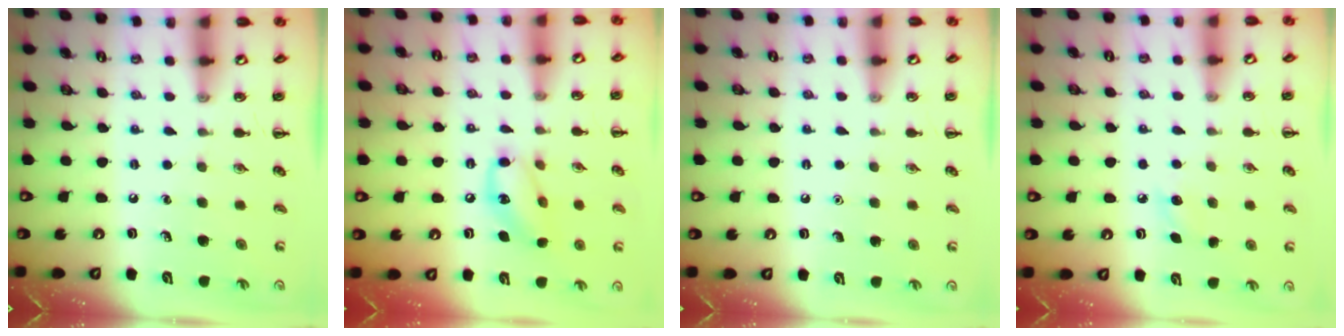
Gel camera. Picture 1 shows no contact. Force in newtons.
{"total": 11.4, "press": 11.2, "slide": 1.9}
{"total": 1.6, "press": 1.6, "slide": 0.1}
{"total": 4.3, "press": 4.2, "slide": 1.1}